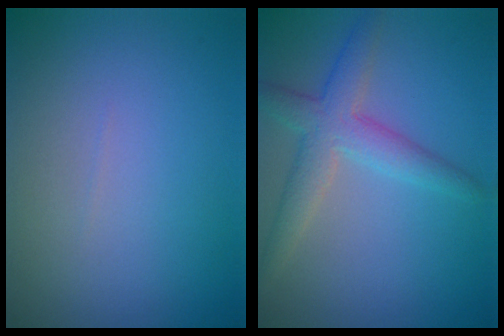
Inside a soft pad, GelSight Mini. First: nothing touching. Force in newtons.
{"total": 3.9, "press": 3.8, "slide": 0.3}